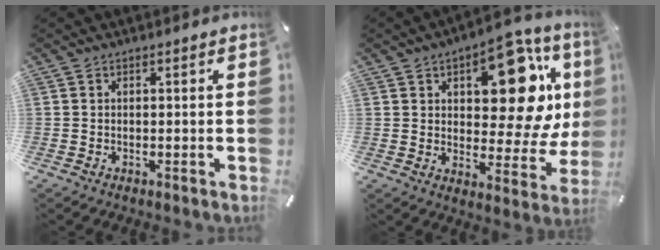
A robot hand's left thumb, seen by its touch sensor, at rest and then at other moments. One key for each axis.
{"total": 19.3, "fx": 7.7, "fy": 9.8, "fz": 14.7, "tx": -0.184, "ty": -0.047, "tz": 0.124}